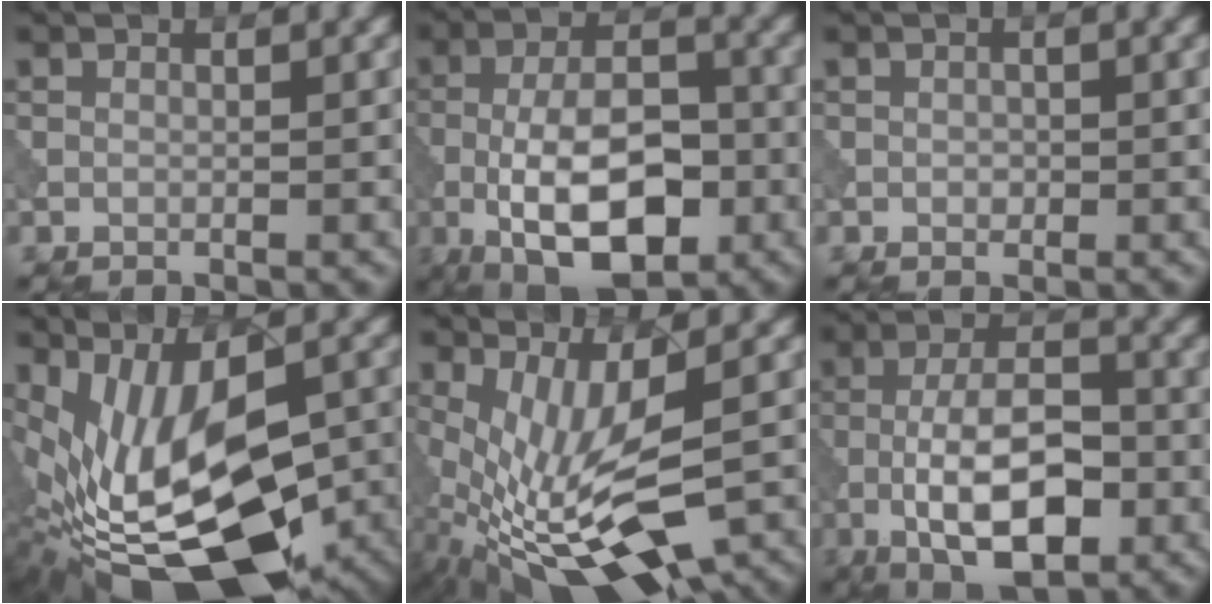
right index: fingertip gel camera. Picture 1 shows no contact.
{"total": 10.8, "force": [-3.8, 4.9, 8.8], "torque": [-0.158, 0.001, -0.070]}
{"total": 0.7, "force": [-0.1, 0.5, 0.4], "torque": [-0.004, -0.003, -0.002]}
{"total": 17.2, "force": [-4.6, 8.5, 14.3], "torque": [-0.222, -0.012, -0.051]}
{"total": 13.0, "force": [-3.9, 4.6, 11.5], "torque": [-0.219, -0.029, -0.050]}
{"total": 9.5, "force": [-3.0, 4.0, 8.0], "torque": [-0.140, 0.004, -0.058]}